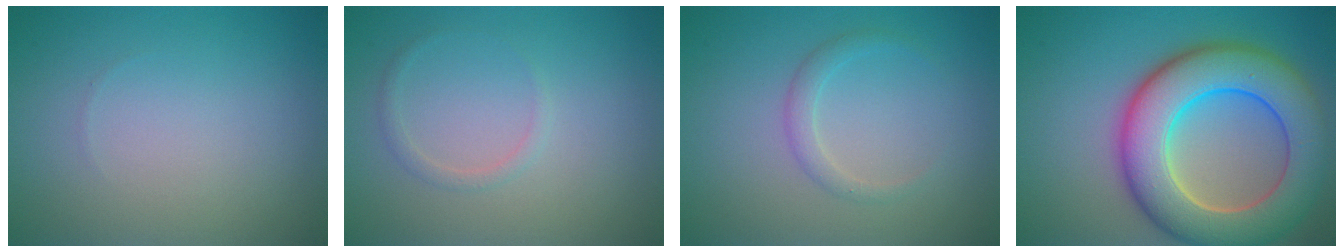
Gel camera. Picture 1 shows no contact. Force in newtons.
{"total": 0.9, "press": 0.9, "slide": 0.1}
{"total": 1.5, "press": 1.5, "slide": 0.2}
{"total": 11.0, "press": 11.0, "slide": 0.6}